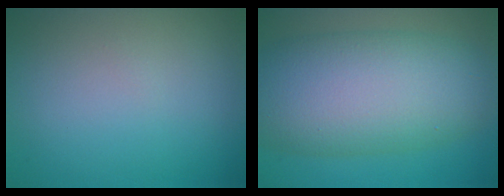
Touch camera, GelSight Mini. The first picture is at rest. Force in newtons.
{"total": 11.4, "press": 11.4, "slide": 0.5}